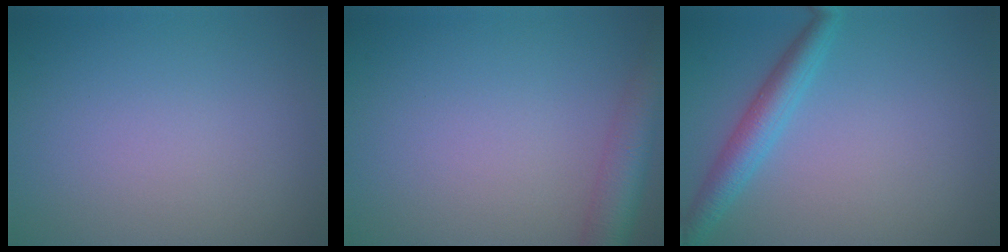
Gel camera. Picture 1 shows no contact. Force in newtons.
{"total": 4.4, "press": 4.4, "slide": 0.3}
{"total": 3.1, "press": 3.1, "slide": 0.2}